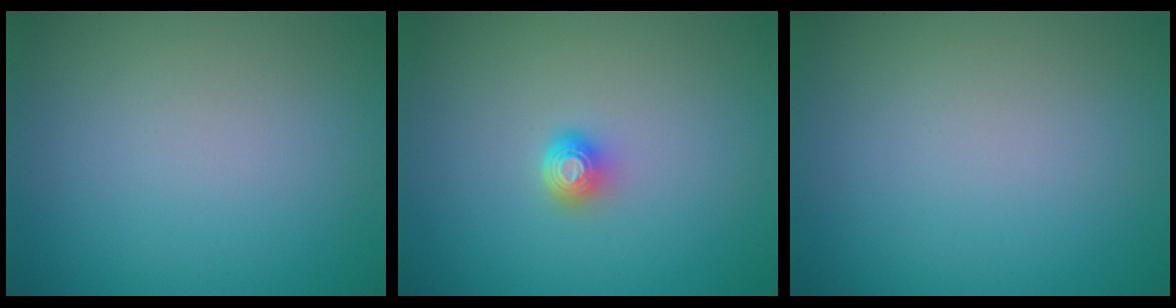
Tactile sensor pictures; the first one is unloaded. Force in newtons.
{"total": 1.7, "press": 1.3, "slide": 1.1}
{"total": 0.0}